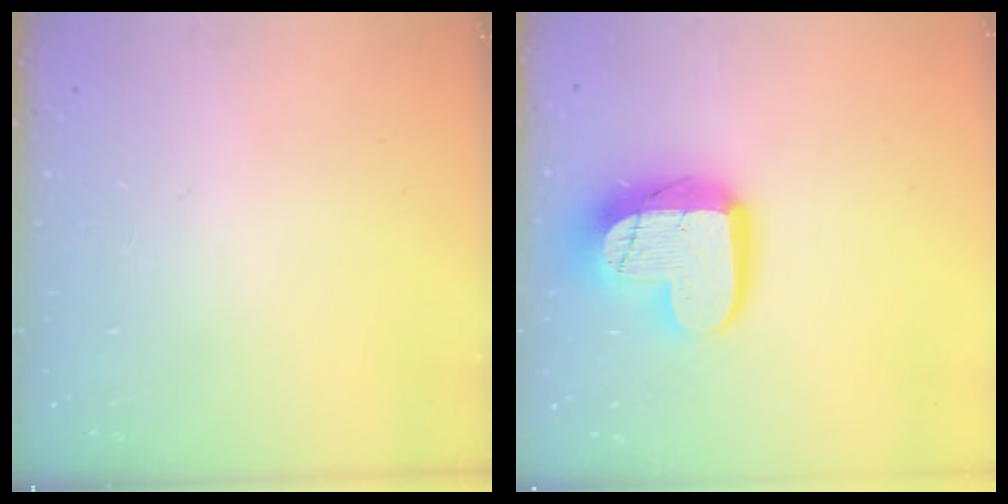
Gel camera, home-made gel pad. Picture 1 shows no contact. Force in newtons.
{"total": 16.1, "press": 16.1, "slide": 0.9}